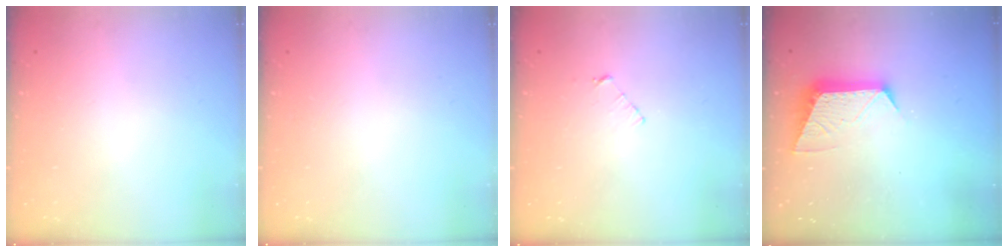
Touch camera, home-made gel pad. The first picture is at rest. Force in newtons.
{"total": 0.0}
{"total": 3.5, "press": 3.5, "slide": 0.3}
{"total": 10.2, "press": 10.1, "slide": 0.5}